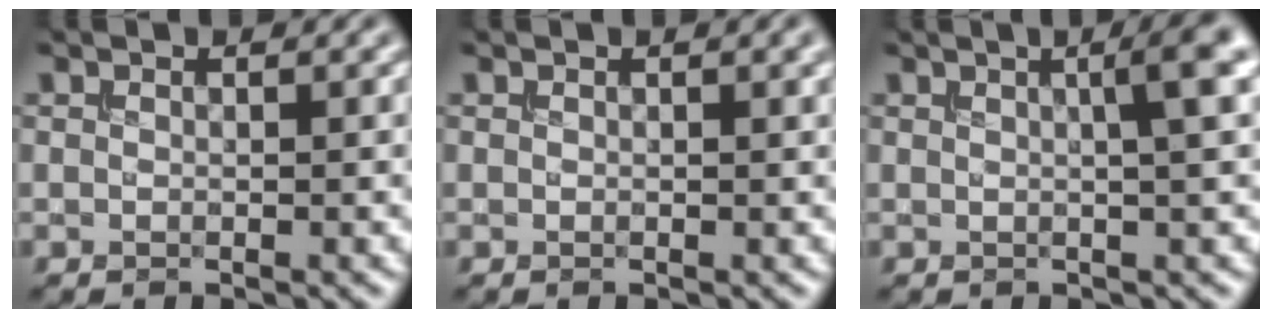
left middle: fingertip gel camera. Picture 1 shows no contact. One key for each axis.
{"total": 1.1, "fx": 0.6, "fy": 0.2, "fz": 0.9, "tx": -0.013, "ty": 0.000, "tz": 0.011}
{"total": 3.7, "fx": 0.9, "fy": 0.6, "fz": 3.5, "tx": -0.034, "ty": 0.015, "tz": 0.009}